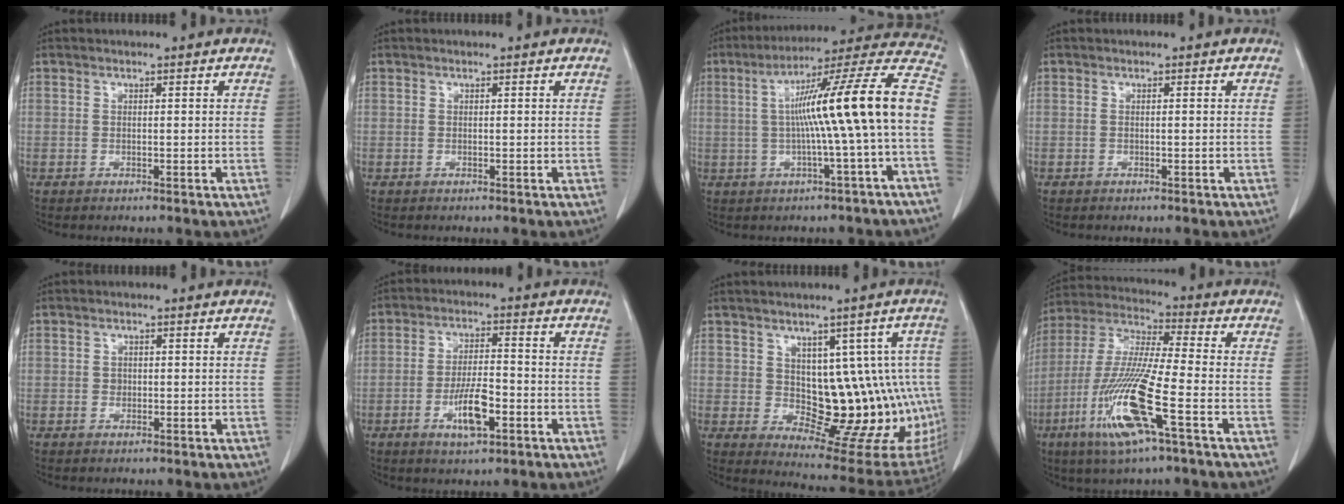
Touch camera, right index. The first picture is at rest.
{"total": 0.0}
{"total": 17.8, "force": [-0.6, -0.6, 17.8], "torque": [-0.259, 0.037, -0.015]}
{"total": 0.0}
{"total": 0.9, "force": [0.0, 0.9, 0.4], "torque": [-0.005, 0.002, 0.001]}
{"total": 7.2, "force": [-2.8, 2.0, 6.3], "torque": [-0.120, -0.001, -0.047]}
{"total": 14.8, "force": [0.7, 7.5, 12.7], "torque": [-0.129, 0.016, 0.029]}
{"total": 15.6, "force": [-6.2, 0.7, 14.3], "torque": [-0.302, -0.021, -0.122]}